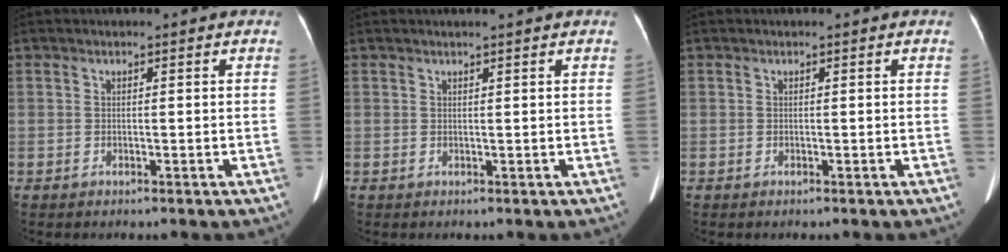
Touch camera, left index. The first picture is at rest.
{"total": 1.9, "force": [1.7, -0.3, 1.0], "torque": [-0.011, 0.012, 0.026]}
{"total": 0.0}